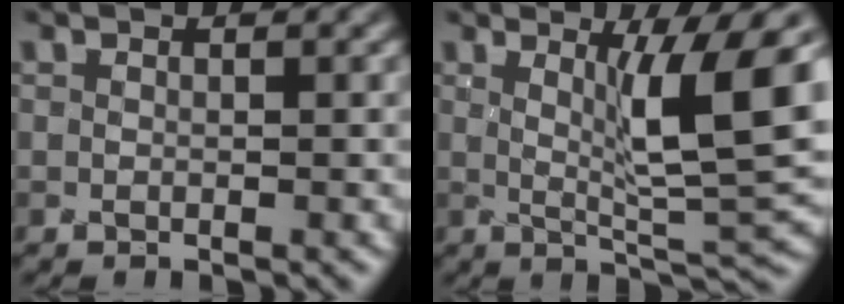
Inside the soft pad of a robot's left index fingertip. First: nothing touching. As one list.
[{"total": 7.6, "force": [1.3, 1.4, 7.3], "torque": [-0.104, 0.000, 0.033]}]